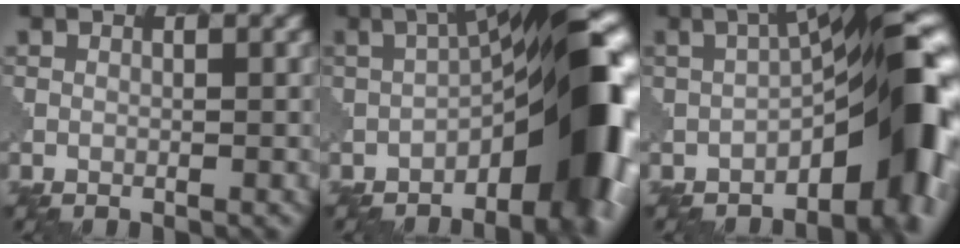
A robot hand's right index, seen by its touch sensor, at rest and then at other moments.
{"total": 11.9, "force": [-3.2, 3.7, 10.9], "torque": [-0.134, 0.019, -0.055]}
{"total": 10.8, "force": [-3.4, 3.9, 9.5], "torque": [-0.113, 0.013, -0.056]}